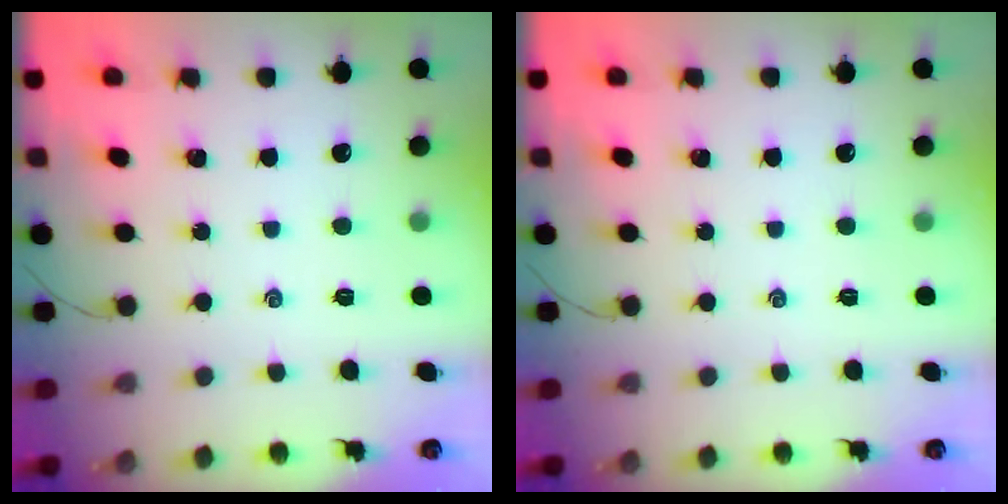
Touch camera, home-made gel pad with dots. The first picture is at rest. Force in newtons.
{"total": 0.0}